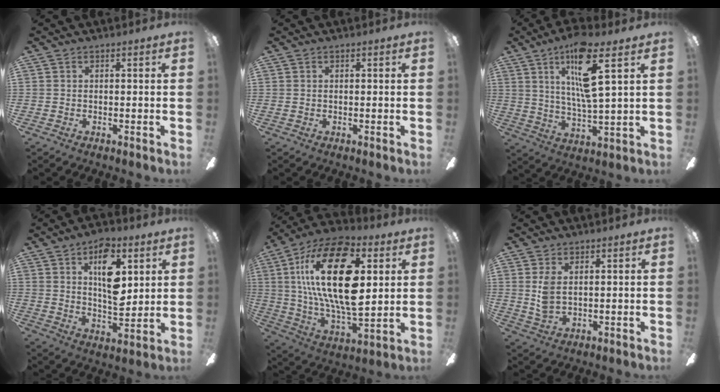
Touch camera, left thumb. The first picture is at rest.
{"total": 0.0}
{"total": 14.4, "force": [7.4, 3.2, 11.9], "torque": [-0.210, -0.021, 0.118]}
{"total": 13.6, "force": [5.1, 7.2, 10.4], "torque": [-0.147, -0.010, 0.086]}
{"total": 28.1, "force": [7.8, 13.2, 23.5], "torque": [-0.467, -0.018, 0.125]}
{"total": 4.6, "force": [1.3, 2.5, 3.6], "torque": [-0.078, -0.002, 0.017]}